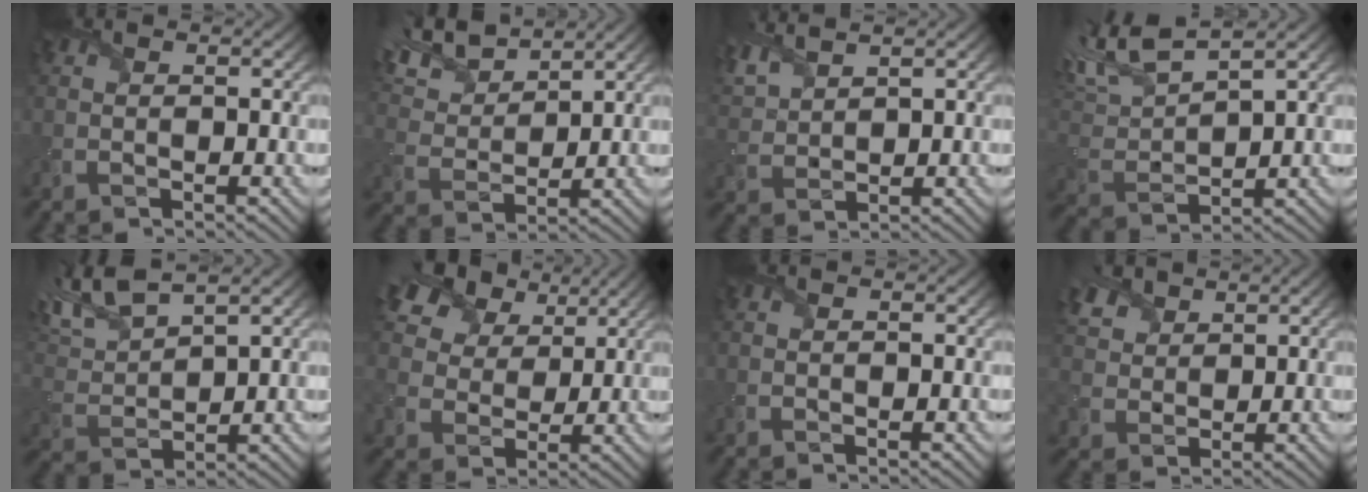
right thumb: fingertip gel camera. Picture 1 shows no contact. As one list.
[{"total": 9.5, "force": [7.4, 3.3, 4.9], "torque": [-0.137, 0.027, 0.138]}, {"total": 5.2, "force": [4.2, 1.6, 2.7], "torque": [-0.085, 0.016, 0.088]}, {"total": 10.6, "force": [7.3, 3.1, 7.1], "torque": [-0.187, 0.031, 0.139]}, {"total": 9.4, "force": [6.9, 2.7, 5.8], "torque": [-0.159, 0.027, 0.138]}, {"total": 13.9, "force": [8.1, 9.0, 6.9], "torque": [-0.177, 0.035, 0.136]}, {"total": 0.0}, {"total": 5.3, "force": [3.1, 3.9, 2.0], "torque": [-0.072, 0.008, 0.052]}]